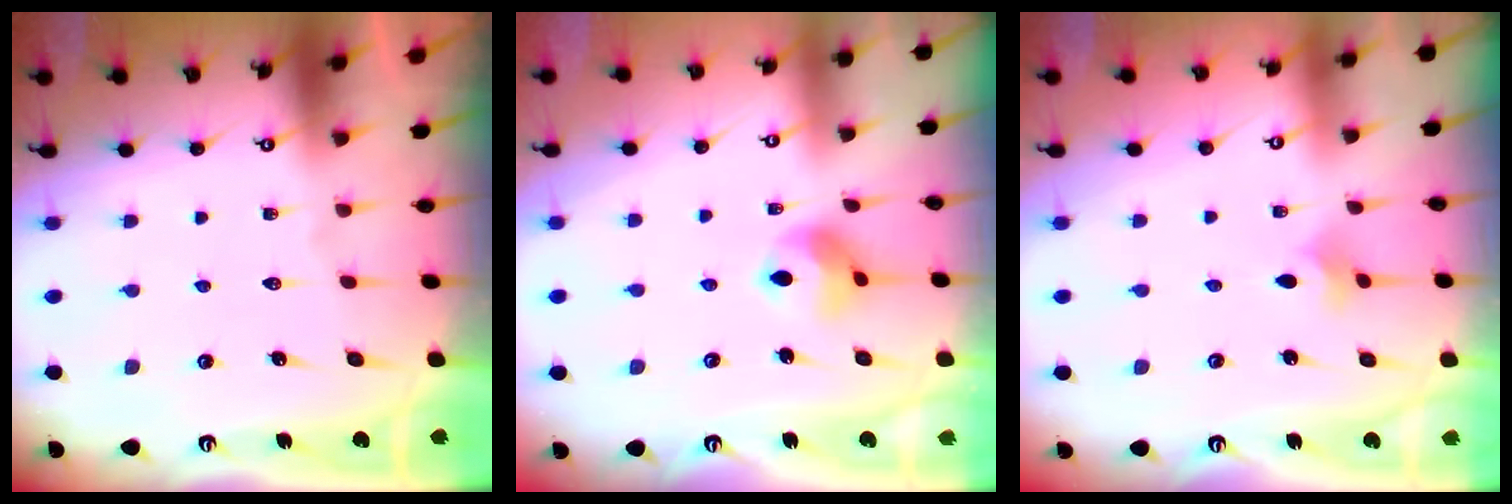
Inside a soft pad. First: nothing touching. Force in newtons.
{"total": 8.2, "press": 8.1, "slide": 0.9}
{"total": 2.3, "press": 2.2, "slide": 0.5}